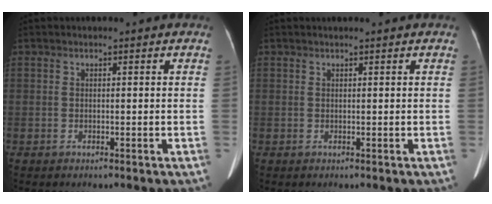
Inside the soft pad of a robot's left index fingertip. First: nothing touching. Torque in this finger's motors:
{"motor_torque": [-0.52, 0.49, -0.48, -0.07]}